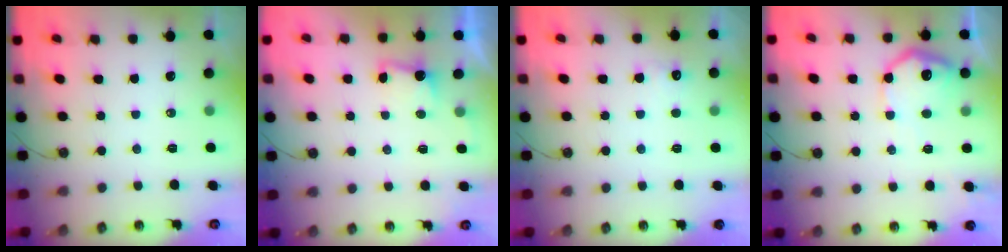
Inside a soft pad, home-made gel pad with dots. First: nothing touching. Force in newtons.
{"total": 2.3, "press": 2.1, "slide": 1.0}
{"total": 4.7, "press": 4.5, "slide": 1.2}
{"total": 12.7, "press": 12.7, "slide": 0.5}